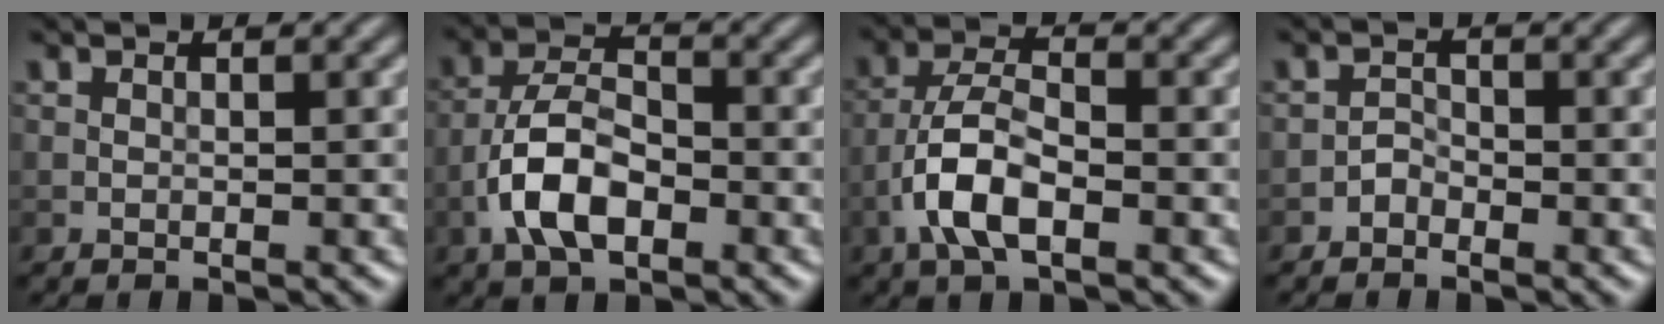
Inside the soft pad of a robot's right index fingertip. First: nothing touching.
{"total": 5.7, "force": [-2.4, 2.8, 4.3], "torque": [-0.080, 0.007, -0.052]}
{"total": 5.1, "force": [-2.2, 2.2, 4.1], "torque": [-0.082, 0.005, -0.049]}
{"total": 1.2, "force": [-0.9, 0.7, 0.3], "torque": [-0.002, 0.006, -0.018]}